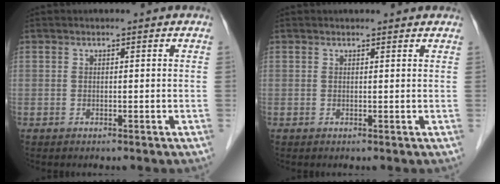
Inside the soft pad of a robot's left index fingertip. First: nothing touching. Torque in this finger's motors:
{"motor_torque": [0.13, -0.07, 0.07, -0.01]}